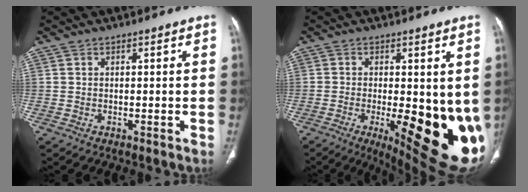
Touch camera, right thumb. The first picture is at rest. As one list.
[{"total": 19.5, "force": [-3.7, 6.8, 17.9], "torque": [-0.186, -0.027, -0.027]}]